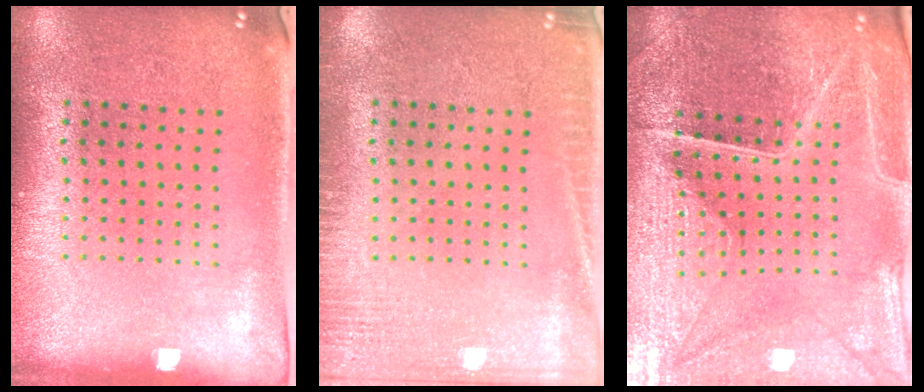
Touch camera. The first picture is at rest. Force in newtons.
{"total": 2.7, "press": 2.7, "slide": 0.5}
{"total": 4.0, "press": 4.0, "slide": 0.6}